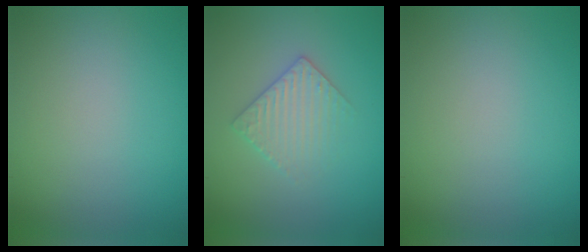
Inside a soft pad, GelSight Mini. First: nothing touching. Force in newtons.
{"total": 3.0, "press": 2.9, "slide": 0.6}
{"total": 0.0}